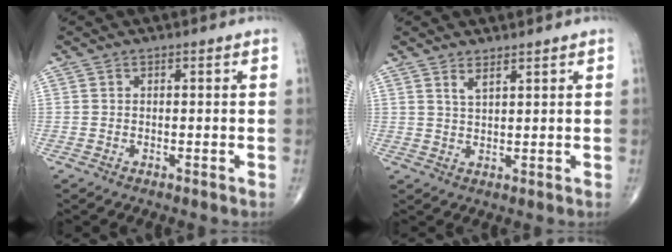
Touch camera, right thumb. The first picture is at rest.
{"total": 2.3, "force": [1.7, 0.6, 1.4], "torque": [-0.027, -0.017, 0.037]}